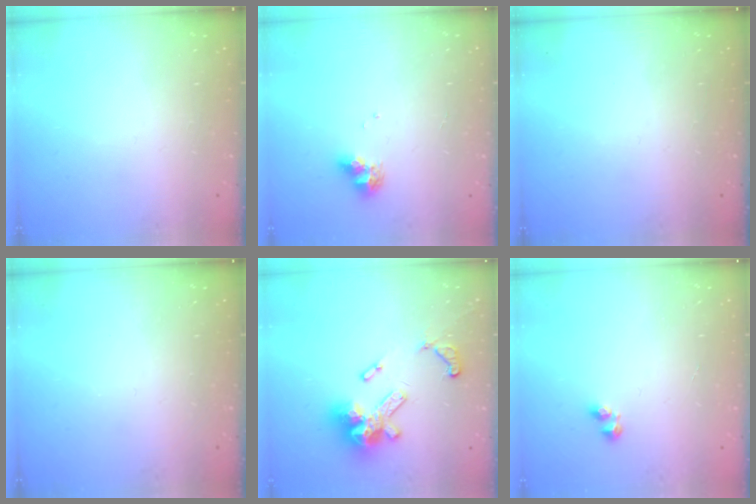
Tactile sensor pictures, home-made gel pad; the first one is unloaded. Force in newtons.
{"total": 8.8, "press": 8.7, "slide": 0.9}
{"total": 0.0}
{"total": 0.0}
{"total": 15.1, "press": 15.1, "slide": 1.0}
{"total": 2.5, "press": 2.3, "slide": 0.9}